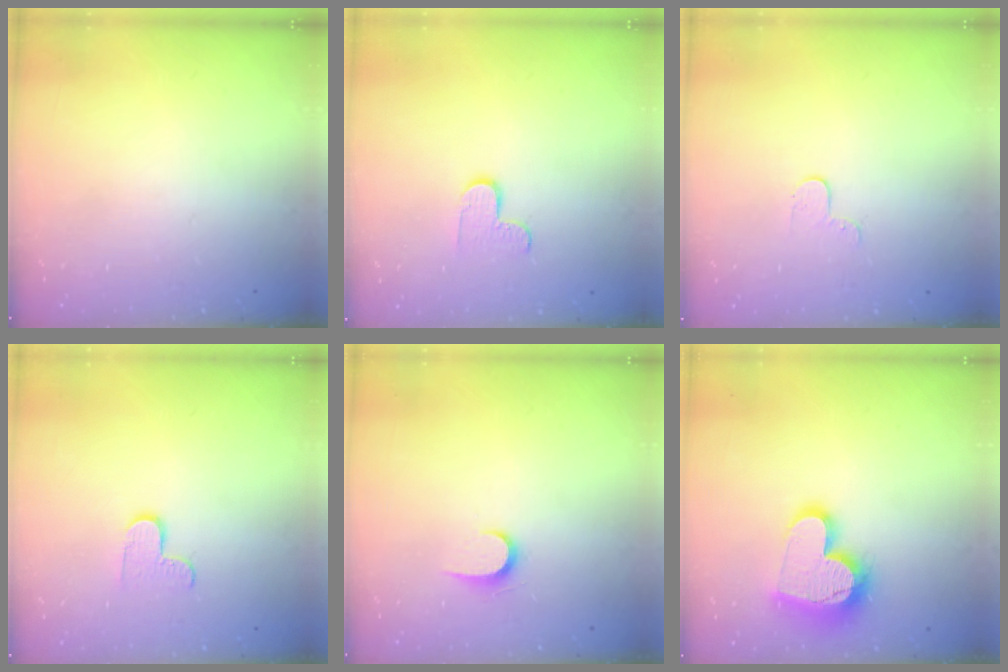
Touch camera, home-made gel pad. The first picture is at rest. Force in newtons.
{"total": 5.8, "press": 5.8, "slide": 0.3}
{"total": 2.9, "press": 2.9, "slide": 0.3}
{"total": 4.8, "press": 4.8, "slide": 0.4}
{"total": 6.1, "press": 6.1, "slide": 0.6}
{"total": 16.4, "press": 16.3, "slide": 1.3}